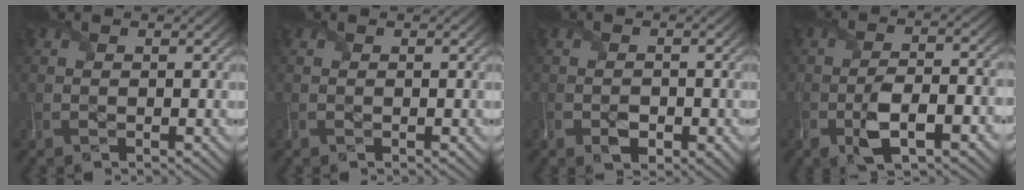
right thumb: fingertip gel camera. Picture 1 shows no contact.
{"total": 0.0}
{"total": 2.6, "force": [-1.2, 1.6, 1.6], "torque": [-0.031, -0.010, -0.021]}
{"total": 7.5, "force": [-3.2, 2.8, 6.3], "torque": [-0.119, -0.003, -0.060]}